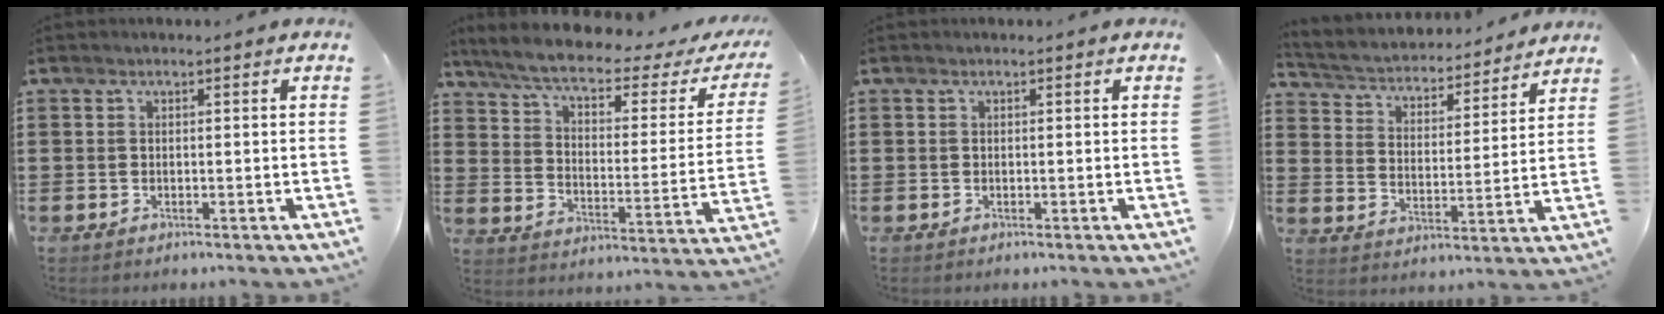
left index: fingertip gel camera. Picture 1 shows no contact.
{"total": 6.2, "force": [4.5, 1.0, 4.2], "torque": [-0.101, -0.027, 0.072]}
{"total": 0.0}
{"total": 3.2, "force": [3.2, 0.5, 0.3], "torque": [-0.028, -0.031, 0.045]}